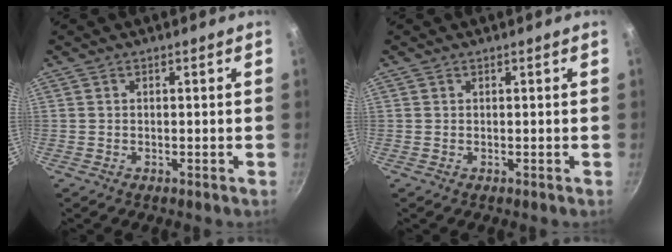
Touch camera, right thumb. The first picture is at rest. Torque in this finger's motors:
{"motor_torque": [-0.14, -0.57, -0.12, -0.37, 0.04]}